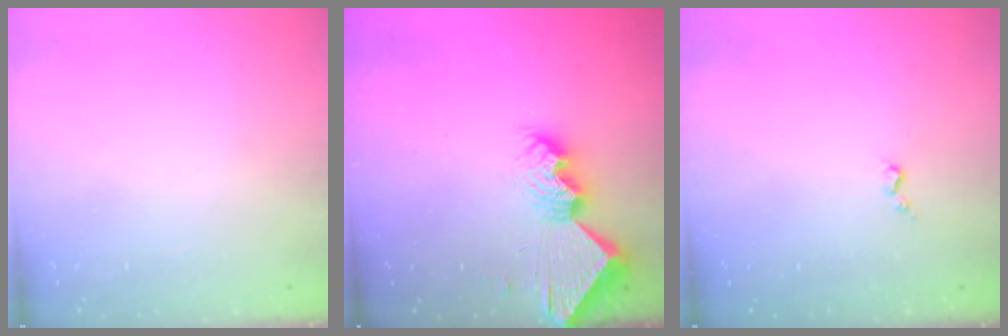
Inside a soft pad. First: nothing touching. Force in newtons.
{"total": 11.0, "press": 11.0, "slide": 1.2}
{"total": 2.7, "press": 2.6, "slide": 0.4}